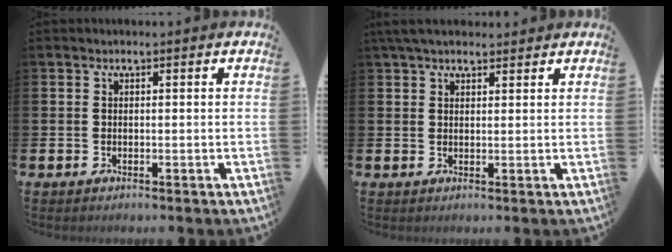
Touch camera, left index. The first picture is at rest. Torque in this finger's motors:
{"motor_torque": [0.27, -0.50, 0.66, 0.16]}